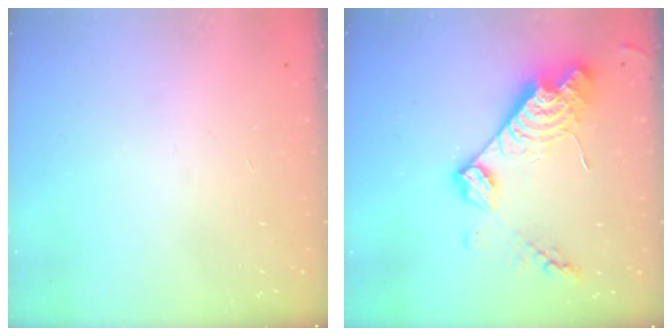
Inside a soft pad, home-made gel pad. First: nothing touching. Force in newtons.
{"total": 17.1, "press": 17.0, "slide": 1.3}